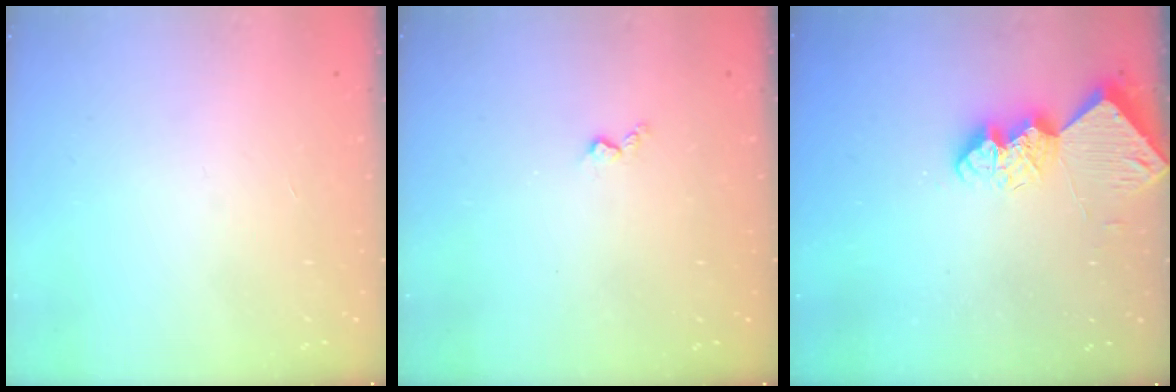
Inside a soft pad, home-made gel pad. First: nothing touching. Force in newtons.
{"total": 2.9, "press": 2.9, "slide": 0.5}
{"total": 11.5, "press": 11.5, "slide": 1.0}